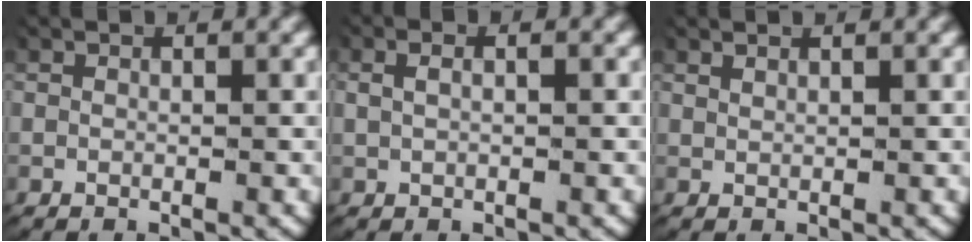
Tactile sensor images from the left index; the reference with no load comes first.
{"total": 1.2, "force": [0.2, 0.5, 1.1], "torque": [-0.027, -0.001, 0.008]}
{"total": 0.9, "force": [0.9, -0.2, 0.1], "torque": [-0.005, 0.000, 0.020]}